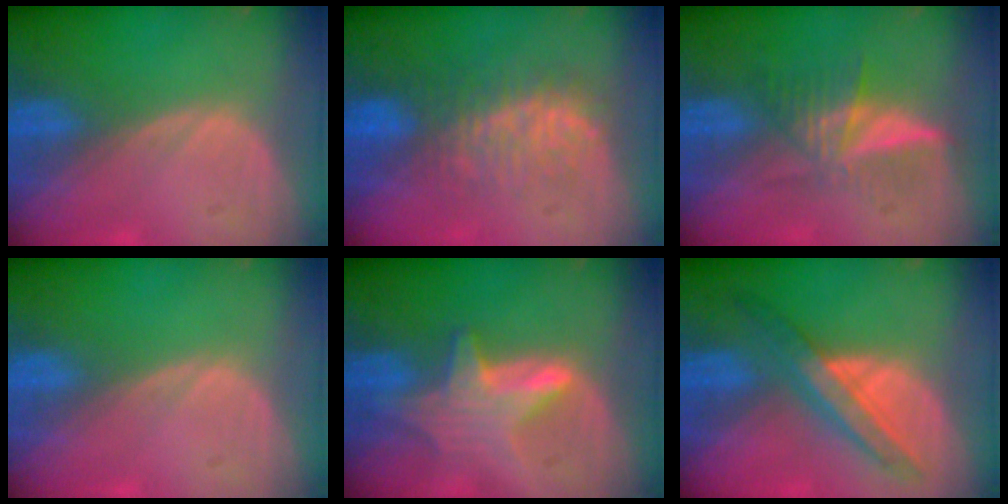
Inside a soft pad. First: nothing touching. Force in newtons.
{"total": 7.8, "press": 7.6, "slide": 2.1}
{"total": 6.1, "press": 5.3, "slide": 3.0}
{"total": 0.0}
{"total": 6.7, "press": 6.2, "slide": 2.3}
{"total": 6.4, "press": 6.4, "slide": 0.7}